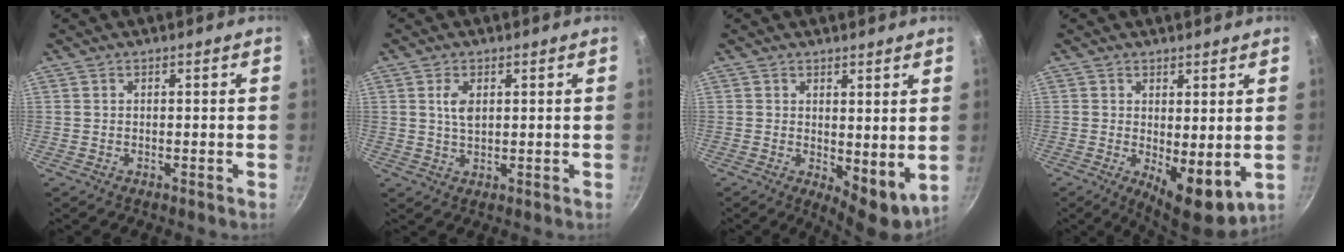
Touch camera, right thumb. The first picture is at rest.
{"total": 3.6, "force": [1.1, 2.0, 2.8], "torque": [-0.048, -0.004, 0.022]}
{"total": 7.0, "force": [1.0, 3.5, 6.0], "torque": [-0.071, -0.021, 0.020]}
{"total": 8.4, "force": [-0.2, 3.7, 7.5], "torque": [-0.089, -0.019, 0.007]}